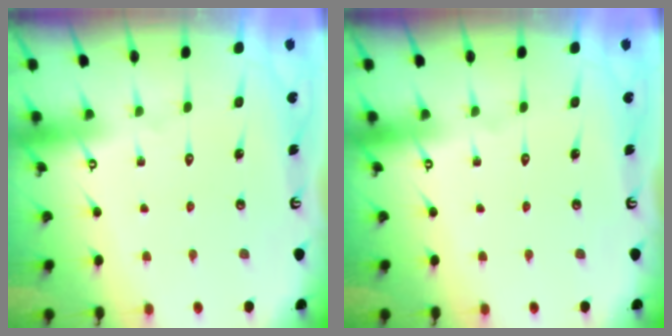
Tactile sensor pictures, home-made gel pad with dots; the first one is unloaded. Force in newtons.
{"total": 0.0}